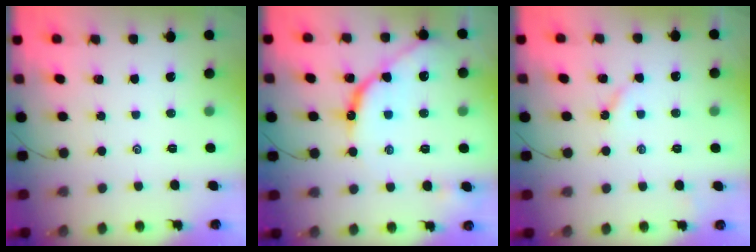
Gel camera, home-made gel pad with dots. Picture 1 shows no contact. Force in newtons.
{"total": 11.1, "press": 11.1, "slide": 1.0}
{"total": 2.3, "press": 2.3, "slide": 0.3}